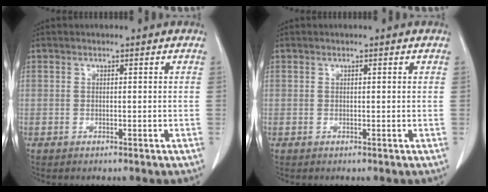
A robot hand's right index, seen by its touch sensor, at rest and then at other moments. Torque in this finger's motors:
{"motor_torque": [-0.09, 0.00, 0.02, -0.01]}